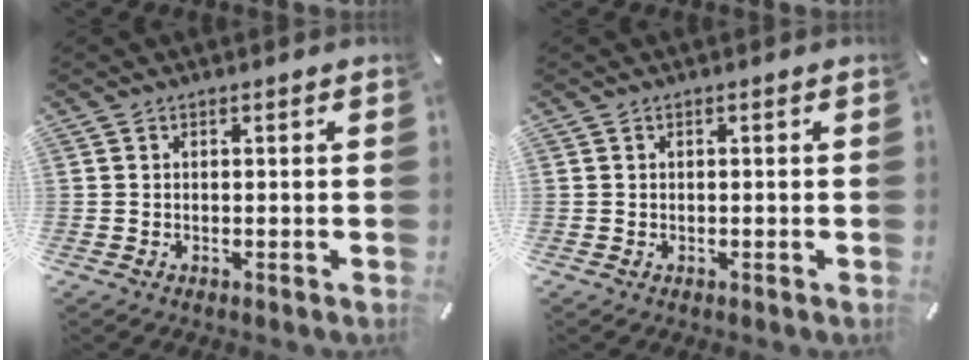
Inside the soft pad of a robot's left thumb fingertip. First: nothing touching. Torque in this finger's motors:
{"motor_torque": [-0.05, 0.05, -0.04, 0.04, 0.00]}